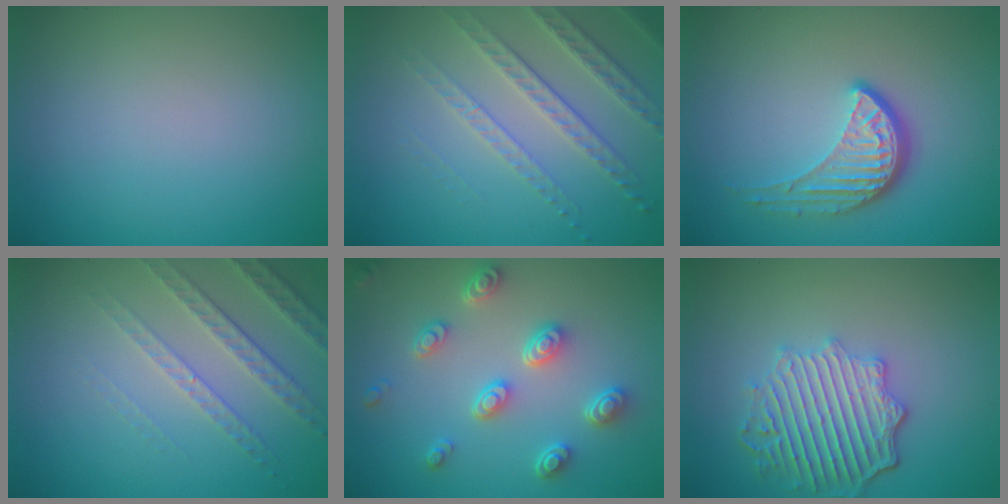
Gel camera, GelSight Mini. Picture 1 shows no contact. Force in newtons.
{"total": 3.4, "press": 3.2, "slide": 1.3}
{"total": 4.0, "press": 2.9, "slide": 2.8}
{"total": 3.3, "press": 2.8, "slide": 1.7}
{"total": 4.5, "press": 3.6, "slide": 2.6}
{"total": 5.7, "press": 4.5, "slide": 3.5}